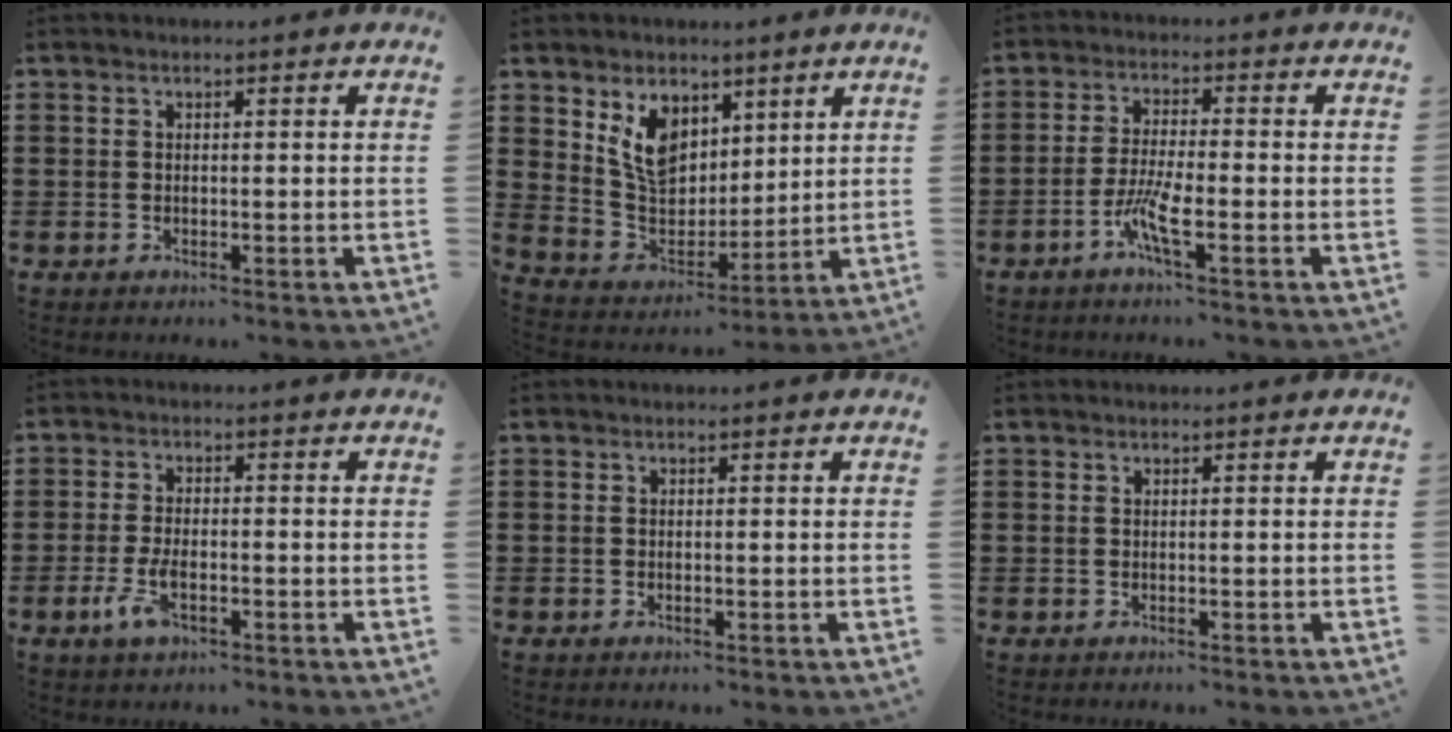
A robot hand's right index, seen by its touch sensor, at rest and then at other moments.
{"total": 8.2, "force": [4.6, 5.8, 3.5], "torque": [-0.098, -0.003, 0.092]}
{"total": 5.4, "force": [-2.6, 0.6, 4.7], "torque": [-0.104, -0.013, -0.054]}
{"total": 4.6, "force": [-1.7, 1.9, 3.8], "torque": [-0.092, -0.007, -0.037]}
{"total": 0.0}
{"total": 0.0}